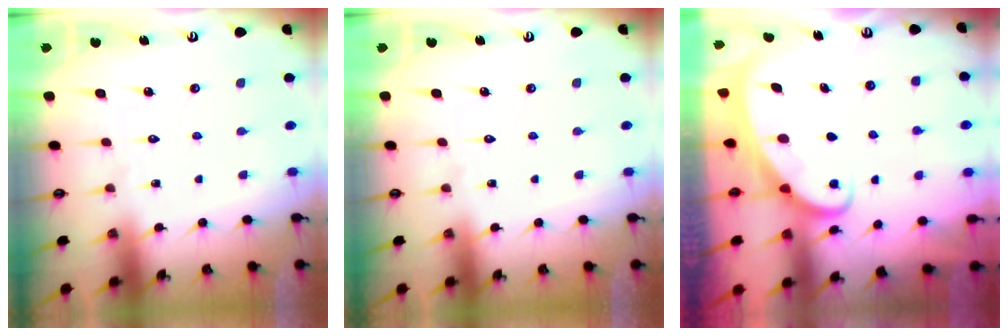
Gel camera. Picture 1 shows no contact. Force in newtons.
{"total": 0.0}
{"total": 2.0, "press": 2.0, "slide": 0.0}